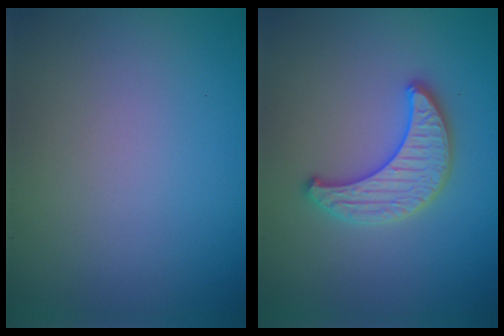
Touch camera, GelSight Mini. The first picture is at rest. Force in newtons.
{"total": 3.4, "press": 3.4, "slide": 0.5}